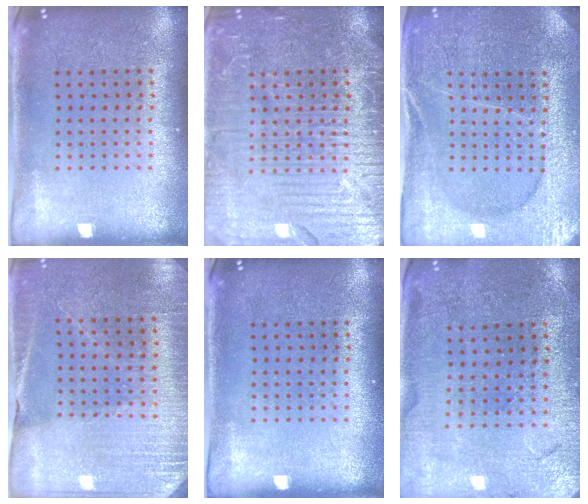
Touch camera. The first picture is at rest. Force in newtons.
{"total": 7.2, "press": 7.1, "slide": 0.9}
{"total": 3.7, "press": 3.6, "slide": 0.8}
{"total": 2.8, "press": 2.8, "slide": 0.2}
{"total": 0.0}
{"total": 0.7, "press": 0.7, "slide": 0.1}